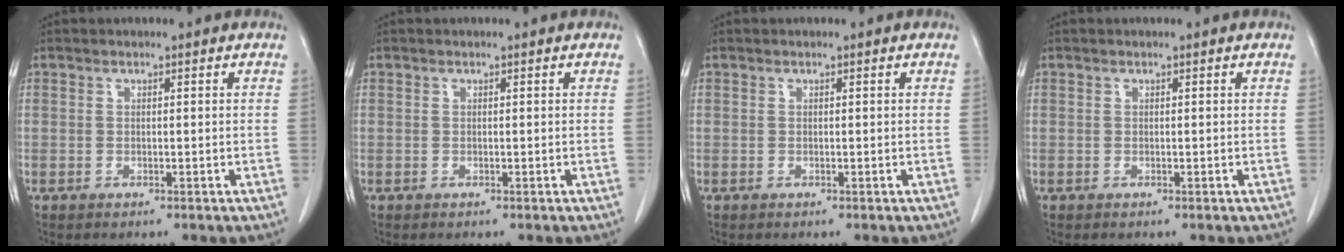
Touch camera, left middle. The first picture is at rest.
{"total": 0.0}
{"total": 0.0}
{"total": 0.0}